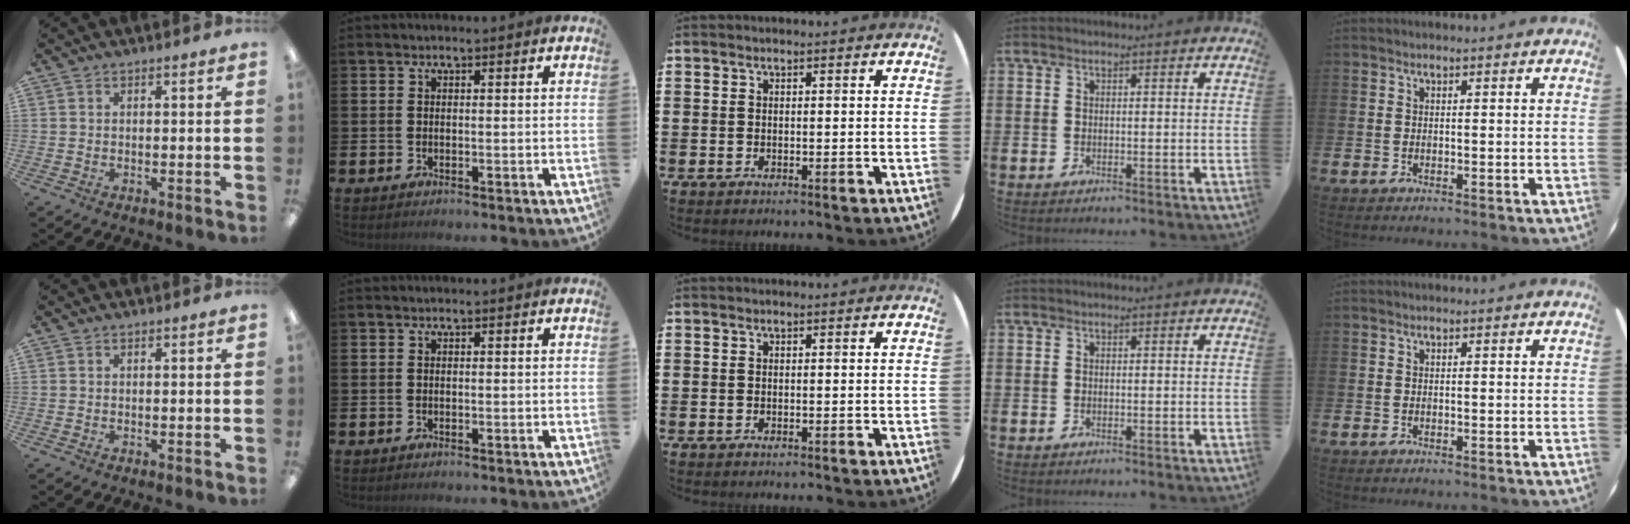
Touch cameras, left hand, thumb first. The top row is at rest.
{}